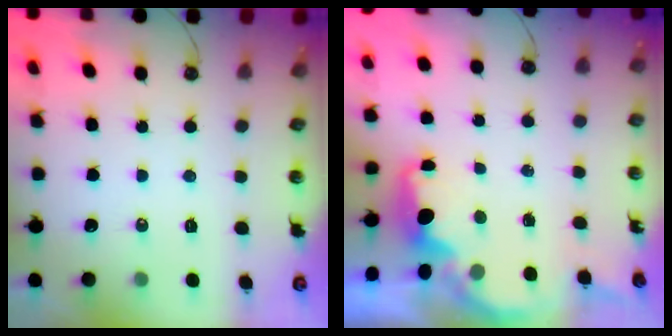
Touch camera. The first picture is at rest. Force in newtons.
{"total": 2.1, "press": 2.0, "slide": 0.8}